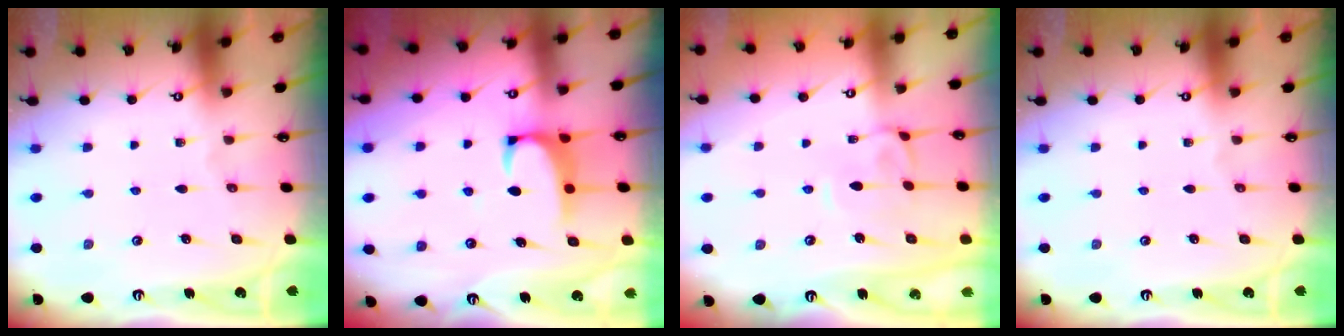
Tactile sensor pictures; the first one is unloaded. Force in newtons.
{"total": 1.9, "press": 1.7, "slide": 0.8}
{"total": 1.7, "press": 1.5, "slide": 0.8}
{"total": 0.0}